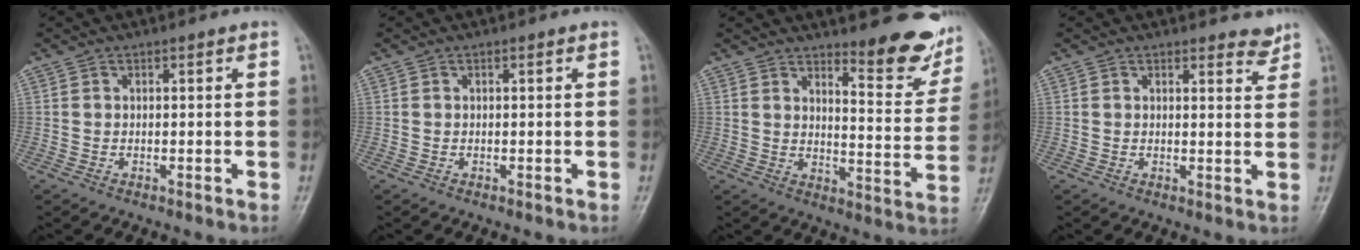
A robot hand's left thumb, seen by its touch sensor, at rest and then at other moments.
{"total": 0.0}
{"total": 11.8, "force": [9.2, 2.9, 6.9], "torque": [-0.055, -0.079, 0.120]}
{"total": 2.8, "force": [2.5, 0.9, 0.8], "torque": [0.001, -0.022, 0.026]}